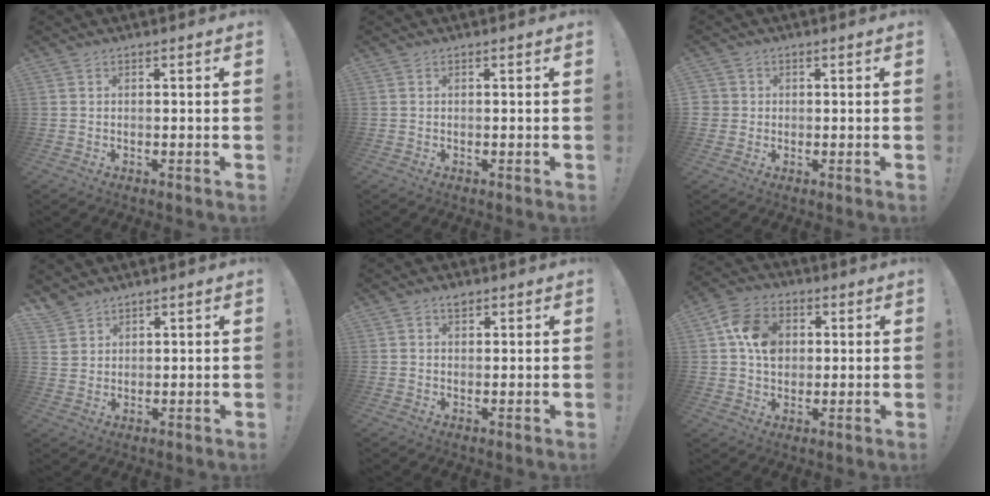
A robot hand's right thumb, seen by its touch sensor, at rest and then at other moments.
{"total": 0.0}
{"total": 2.7, "force": [0.1, 2.6, 0.4], "torque": [-0.008, 0.003, 0.004]}
{"total": 3.8, "force": [3.1, 2.1, 0.6], "torque": [-0.012, -0.021, 0.060]}
{"total": 1.8, "force": [1.2, 1.1, 0.9], "torque": [0.000, -0.006, 0.017]}
{"total": 11.8, "force": [2.7, 8.9, 7.2], "torque": [-0.122, 0.006, 0.053]}